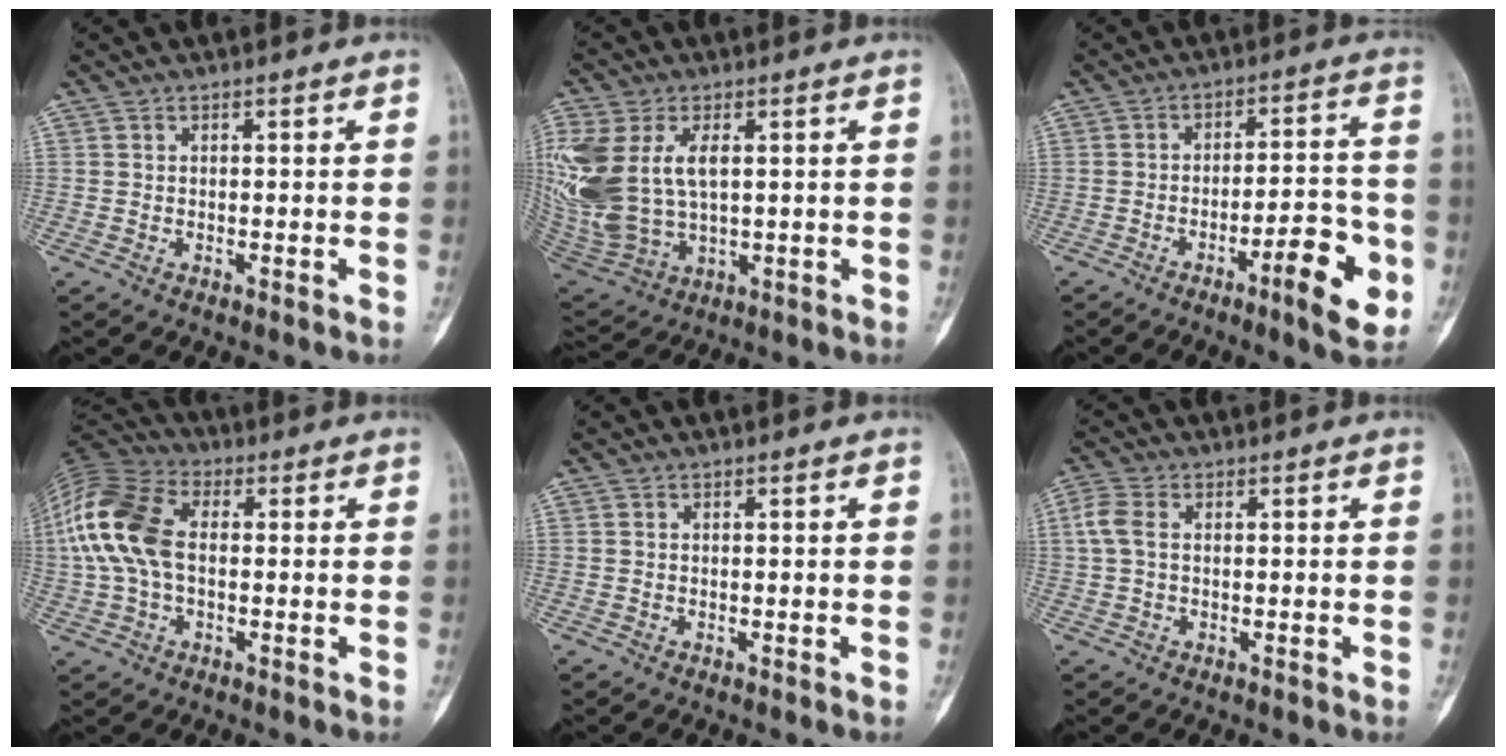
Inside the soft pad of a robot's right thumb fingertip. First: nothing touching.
{"total": 19.3, "force": [3.3, 11.7, 15.0], "torque": [-0.361, -0.015, 0.077]}
{"total": 11.4, "force": [-4.9, 2.9, 9.9], "torque": [-0.126, 0.029, -0.069]}
{"total": 15.1, "force": [0.8, 9.4, 11.7], "torque": [-0.258, 0.031, 0.007]}
{"total": 0.0}
{"total": 4.2, "force": [0.6, 2.7, 3.2], "torque": [-0.091, 0.013, 0.008]}